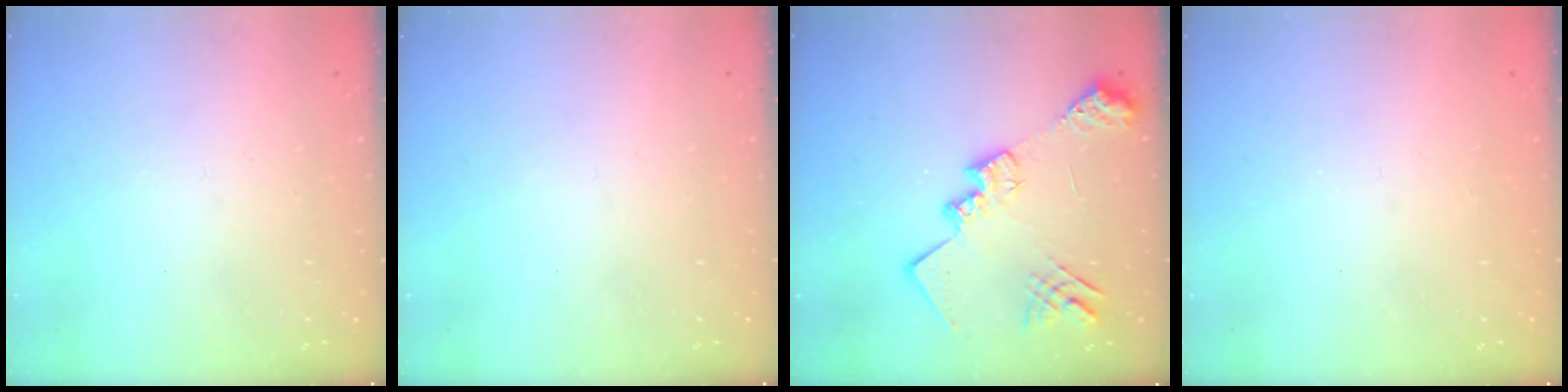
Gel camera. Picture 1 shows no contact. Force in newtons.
{"total": 0.0}
{"total": 18.4, "press": 18.4, "slide": 1.6}
{"total": 1.0, "press": 0.9, "slide": 0.4}